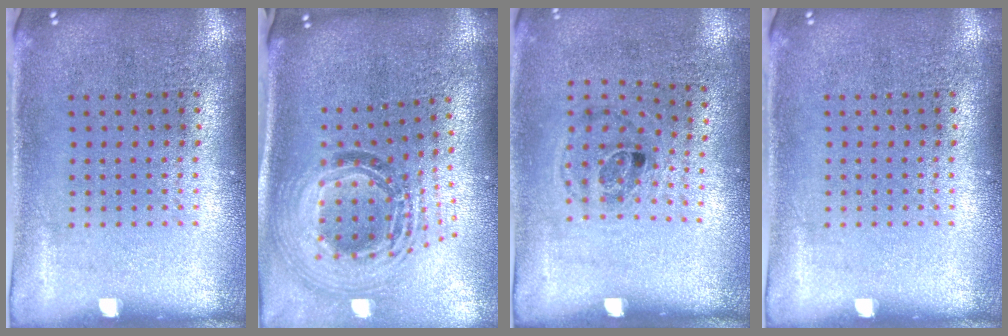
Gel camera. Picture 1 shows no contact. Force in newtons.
{"total": 1.9, "press": 1.5, "slide": 1.1}
{"total": 1.1, "press": 0.7, "slide": 0.9}
{"total": 0.0}